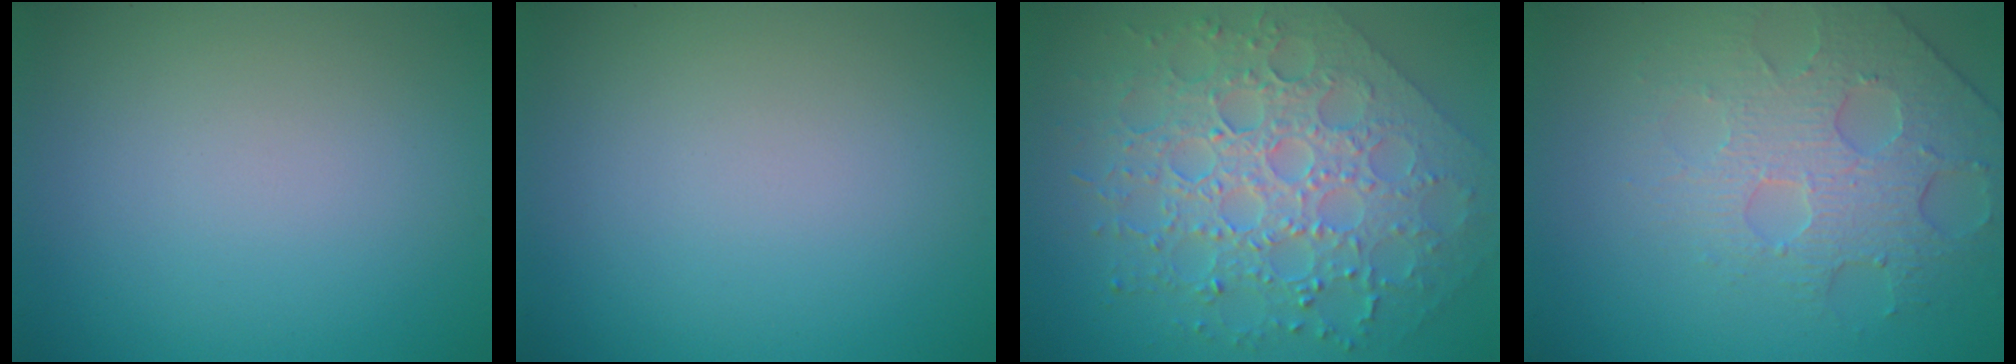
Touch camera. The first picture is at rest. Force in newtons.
{"total": 0.0}
{"total": 8.4, "press": 6.1, "slide": 5.8}
{"total": 4.1, "press": 3.9, "slide": 1.1}